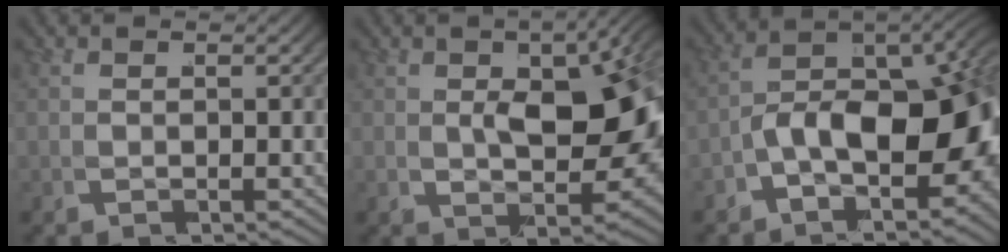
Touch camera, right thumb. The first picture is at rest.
{"total": 9.7, "force": [1.6, 5.0, 8.2], "torque": [-0.089, 0.009, 0.028]}
{"total": 10.9, "force": [-3.0, 6.9, 7.9], "torque": [-0.121, -0.037, -0.037]}